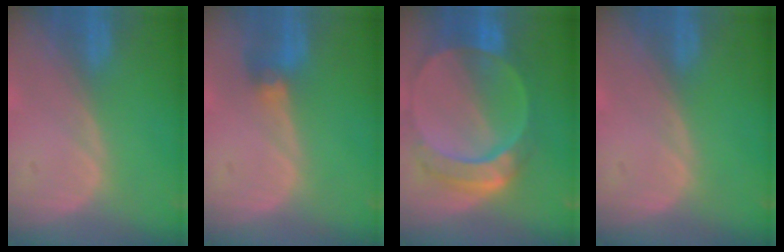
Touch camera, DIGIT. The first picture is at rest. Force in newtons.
{"total": 2.9, "press": 2.6, "slide": 1.2}
{"total": 9.6, "press": 8.3, "slide": 4.7}
{"total": 0.0}